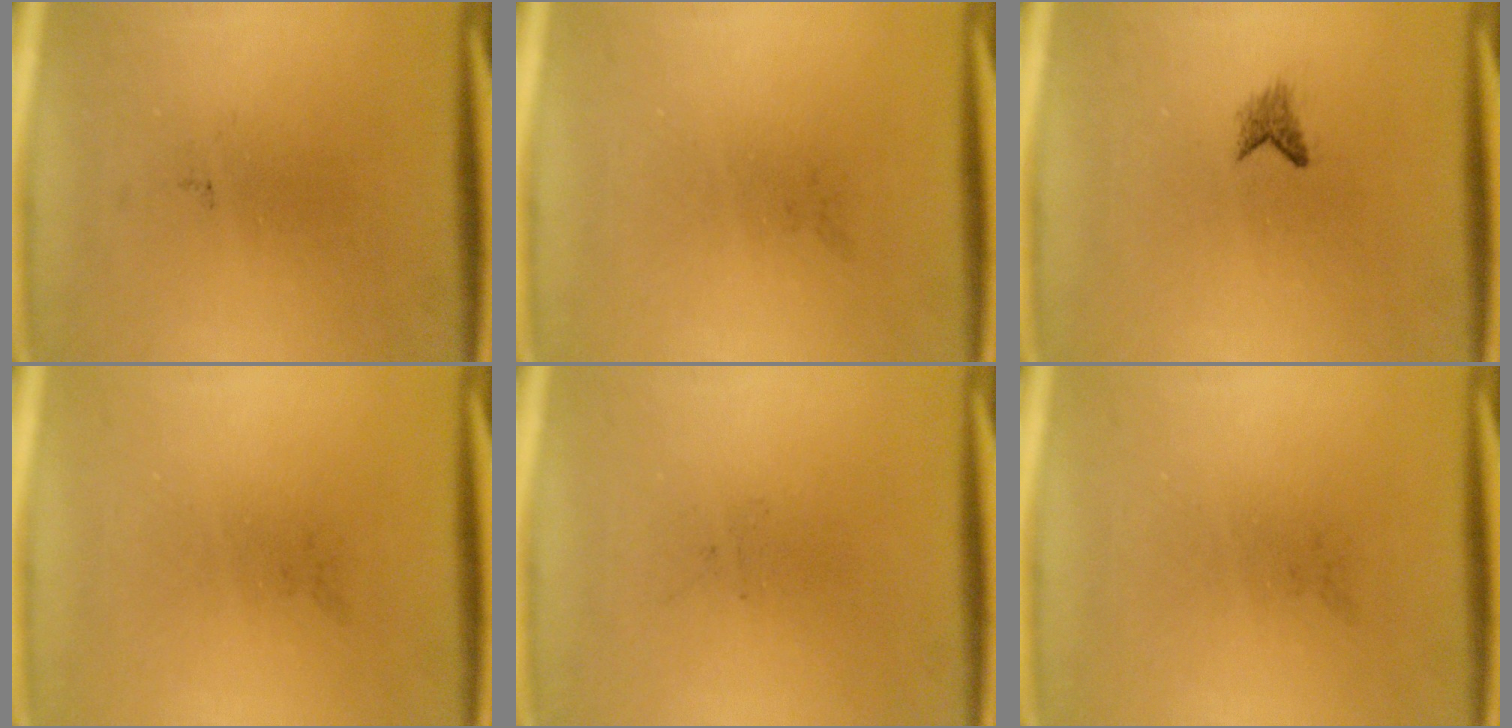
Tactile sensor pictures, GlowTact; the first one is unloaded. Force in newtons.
{"total": 0.0}
{"total": 1.2}
{"total": 0.0}
{"total": 0.0}
{"total": 0.0}